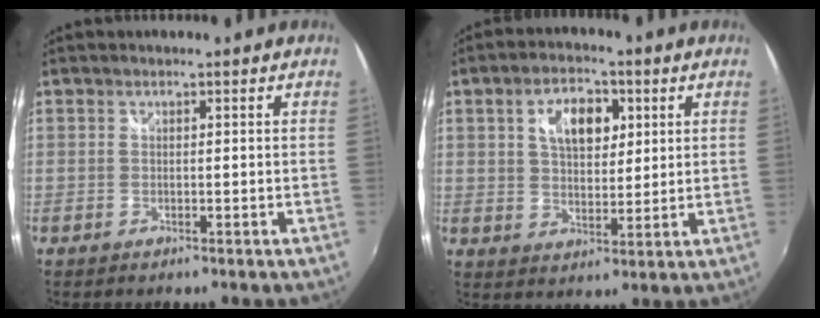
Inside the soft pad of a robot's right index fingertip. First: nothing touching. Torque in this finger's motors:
{"motor_torque": [0.25, 0.07, 0.19, 0.09]}